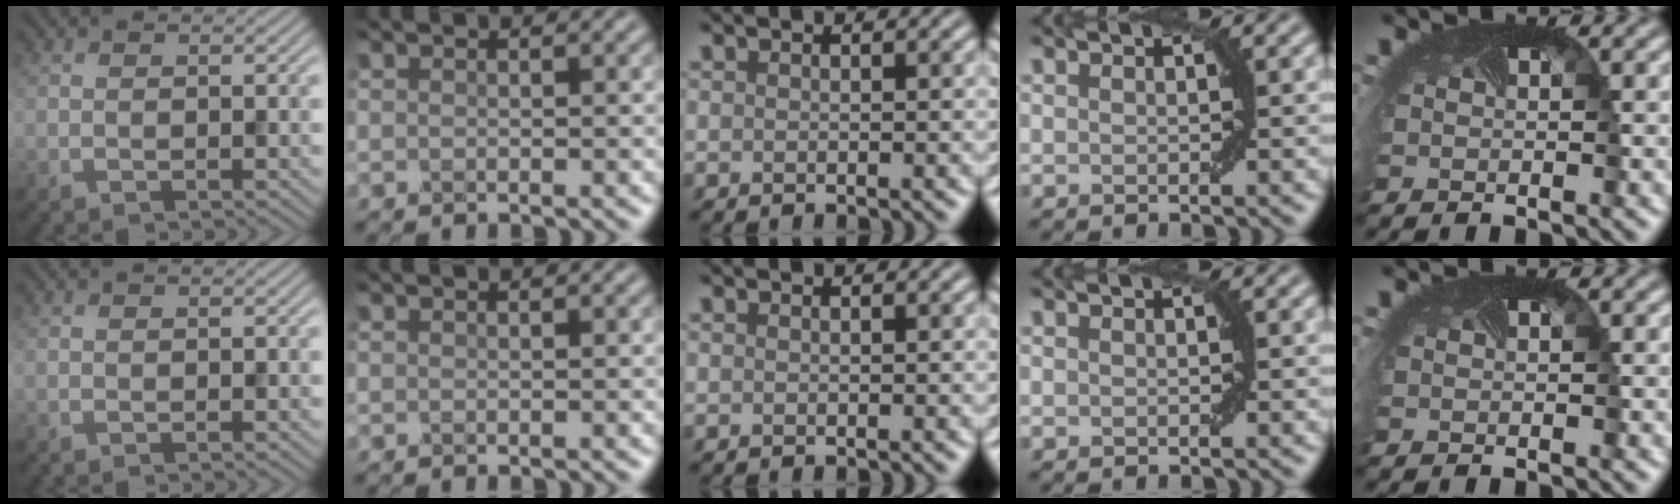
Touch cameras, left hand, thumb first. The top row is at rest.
{}